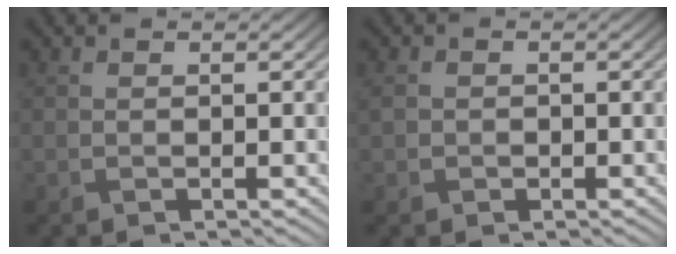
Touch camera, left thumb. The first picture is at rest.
{"total": 1.8, "force": [-0.2, 1.6, 0.7], "torque": [-0.020, -0.004, -0.008]}